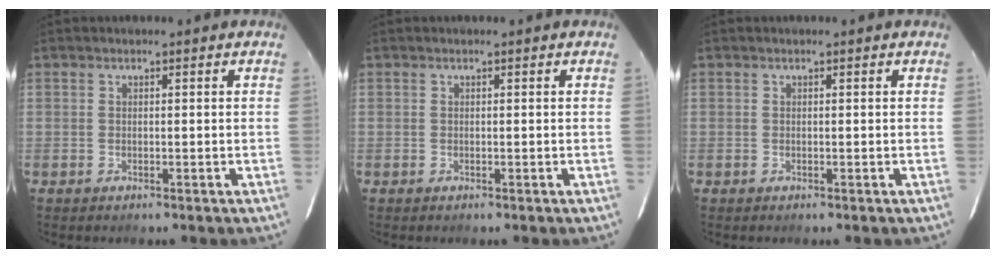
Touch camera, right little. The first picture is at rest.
{"total": 0.0}
{"total": 0.0}